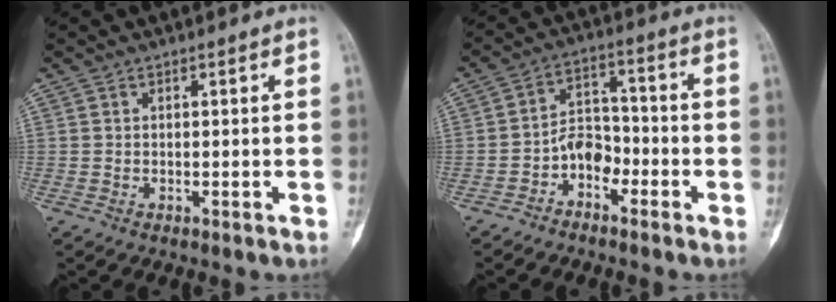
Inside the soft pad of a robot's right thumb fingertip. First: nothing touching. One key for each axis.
{"total": 5.9, "fx": -3.0, "fy": 4.1, "fz": 2.9, "tx": -0.026, "ty": 0.042, "tz": -0.067}